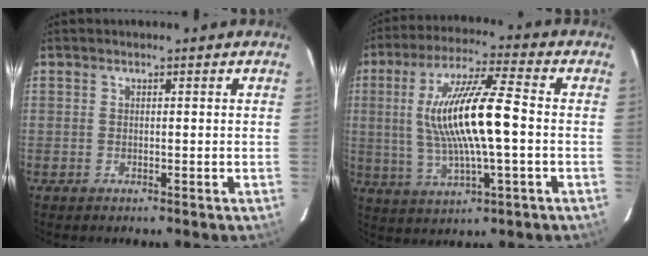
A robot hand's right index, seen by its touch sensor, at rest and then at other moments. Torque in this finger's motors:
{"motor_torque": [0.72, -0.08, 1.05, 0.21]}